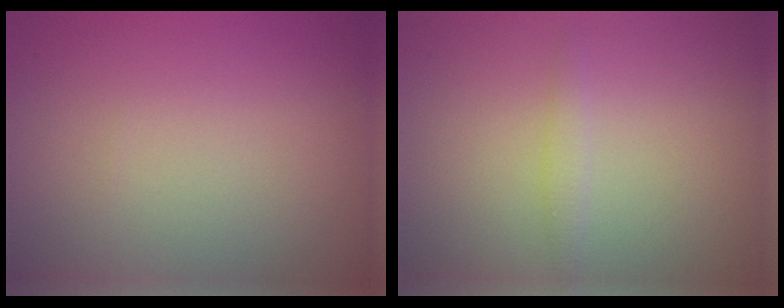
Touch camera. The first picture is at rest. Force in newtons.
{"total": 1.2, "press": 1.2, "slide": 0.1}